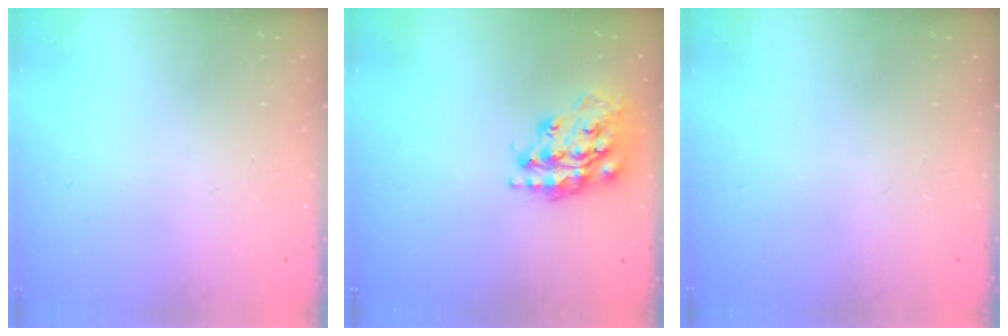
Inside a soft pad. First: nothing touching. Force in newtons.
{"total": 18.1, "press": 18.0, "slide": 1.4}
{"total": 0.0}